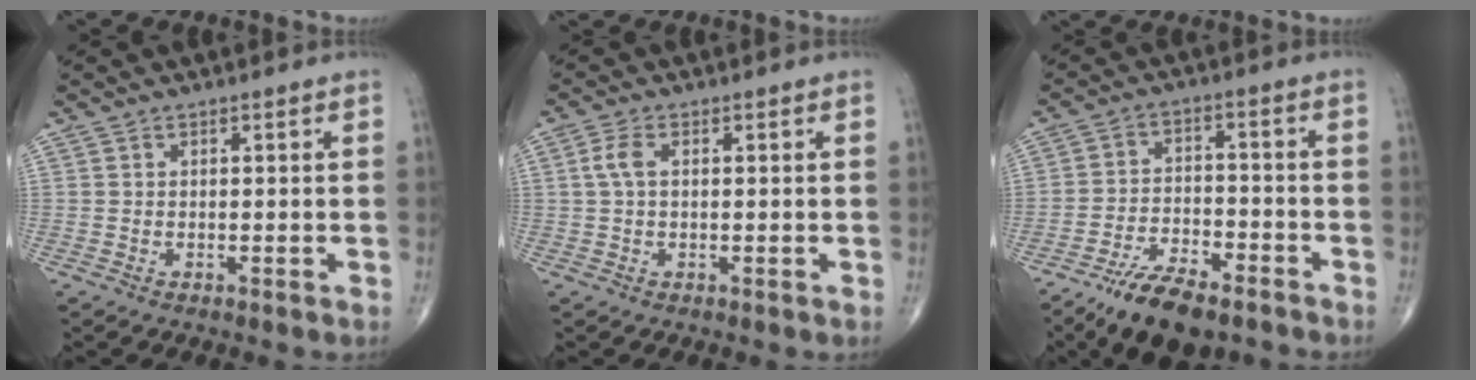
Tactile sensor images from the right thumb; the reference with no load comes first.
{"total": 2.9, "force": [0.4, 1.5, 2.4], "torque": [-0.060, 0.008, 0.004]}
{"total": 12.9, "force": [-9.5, 4.8, 7.4], "torque": [-0.115, 0.055, -0.166]}